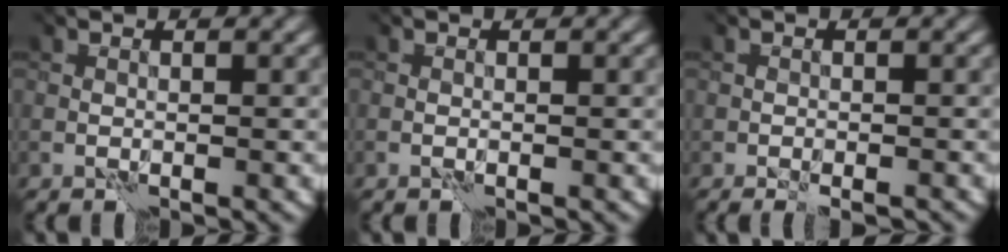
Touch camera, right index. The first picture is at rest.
{"total": 0.0}
{"total": 1.3, "force": [-0.8, 0.6, 0.8], "torque": [-0.006, 0.000, -0.005]}